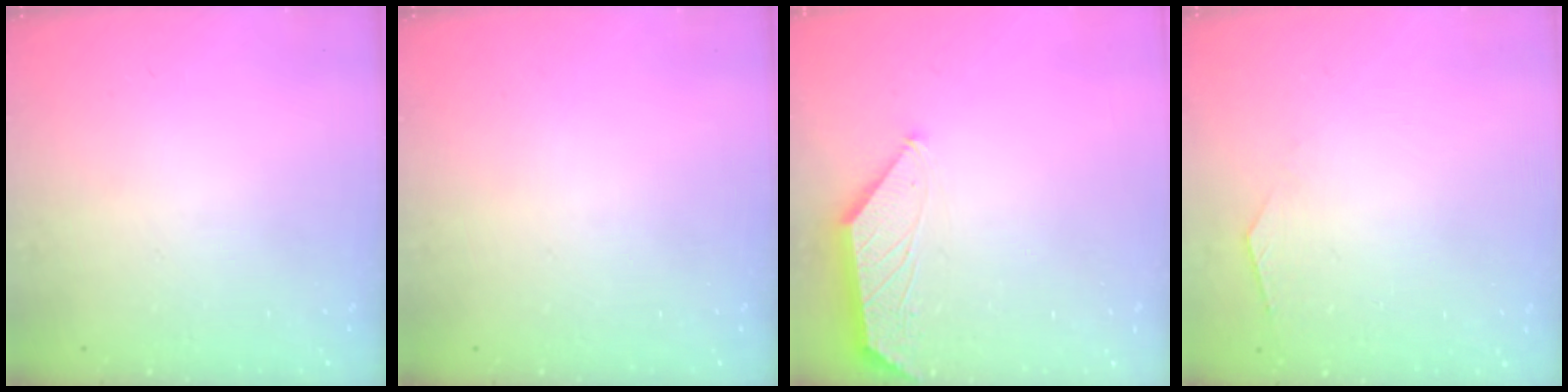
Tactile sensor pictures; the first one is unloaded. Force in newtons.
{"total": 0.0}
{"total": 0.8, "press": 0.8, "slide": 0.2}
{"total": 1.1, "press": 1.1, "slide": 0.3}